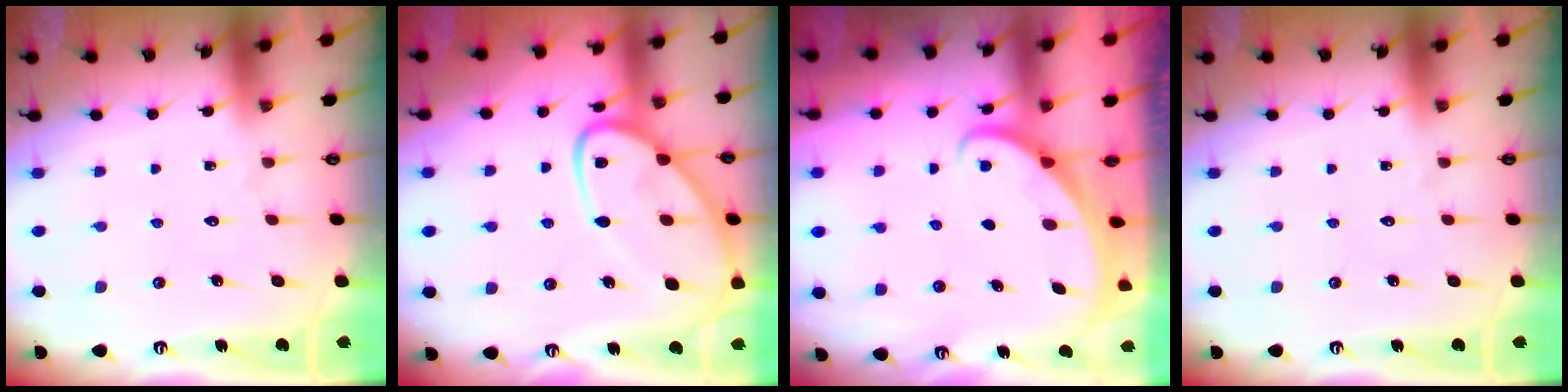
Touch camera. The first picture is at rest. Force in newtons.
{"total": 15.6, "press": 15.6, "slide": 1.3}
{"total": 1.5, "press": 1.5, "slide": 0.1}
{"total": 0.0}